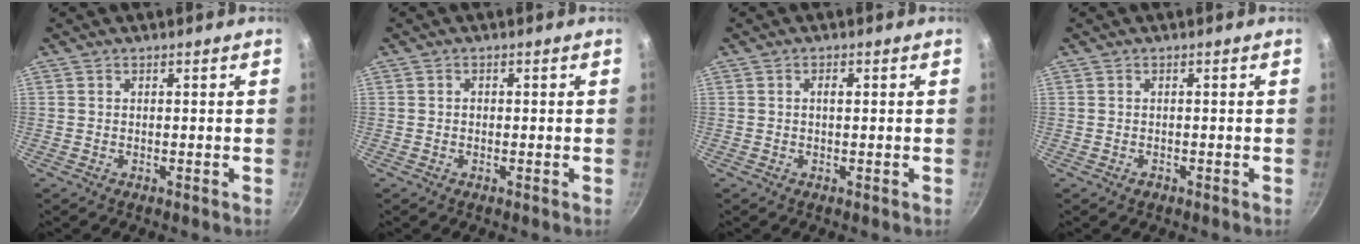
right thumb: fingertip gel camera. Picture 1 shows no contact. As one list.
[{"total": 0.7, "force": [-0.1, 0.6, 0.4], "torque": [-0.005, 0.004, -0.003]}, {"total": 1.4, "force": [0.2, 0.7, 1.3], "torque": [-0.019, 0.004, 0.001]}, {"total": 0.9, "force": [-0.5, 0.6, 0.4], "torque": [-0.007, 0.003, -0.008]}]